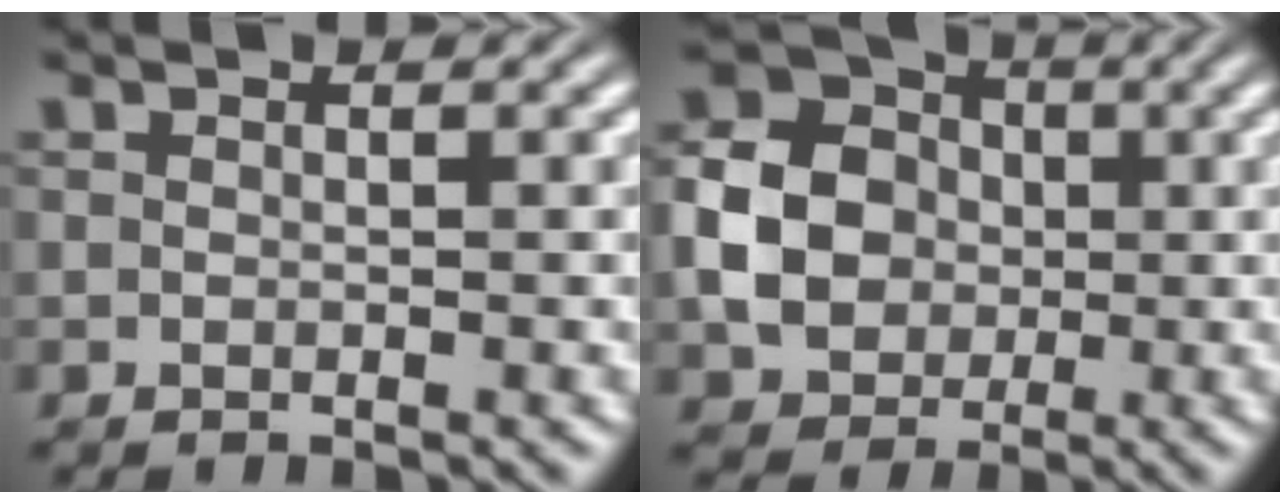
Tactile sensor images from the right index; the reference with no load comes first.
{"total": 8.6, "force": [0.7, 7.2, 4.6], "torque": [-0.091, -0.018, 0.015]}